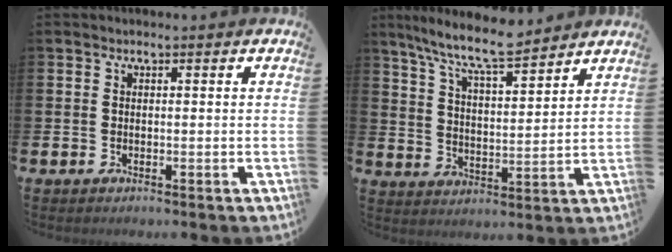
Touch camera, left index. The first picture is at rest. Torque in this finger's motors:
{"motor_torque": [0.68, -0.61, 0.71, 0.21]}